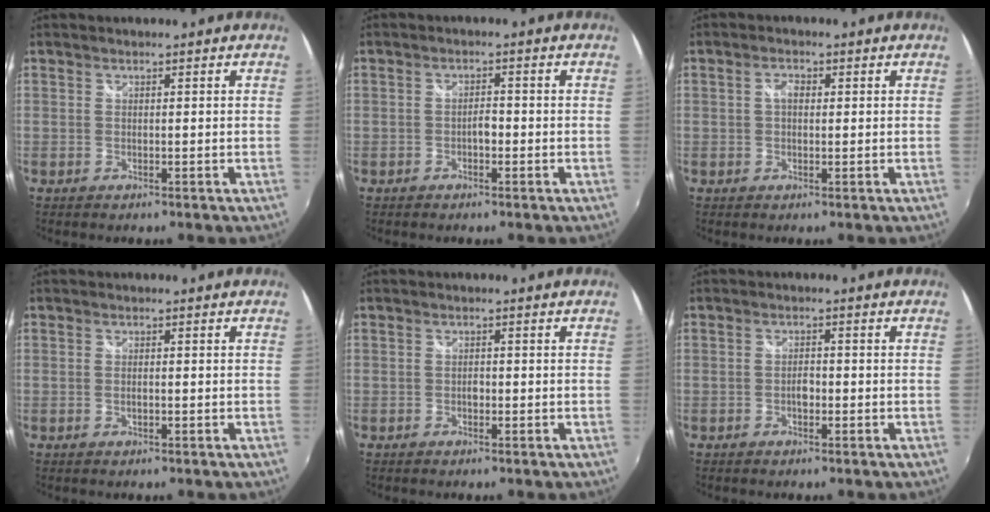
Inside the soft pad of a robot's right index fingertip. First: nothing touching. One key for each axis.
{"total": 1.7, "fx": -0.8, "fy": 0.8, "fz": 1.3, "tx": -0.024, "ty": 0.004, "tz": -0.016}
{"total": 2.1, "fx": 0.3, "fy": 1.3, "fz": 1.6, "tx": -0.028, "ty": 0.006, "tz": 0.003}
{"total": 1.1, "fx": -0.2, "fy": 0.5, "fz": 0.9, "tx": -0.020, "ty": -0.001, "tz": -0.006}
{"total": 0.9, "fx": -0.4, "fy": 0.6, "fz": 0.5, "tx": -0.010, "ty": 0.001, "tz": -0.007}
{"total": 1.8, "fx": -0.7, "fy": 1.0, "fz": 1.3, "tx": -0.026, "ty": 0.003, "tz": -0.014}